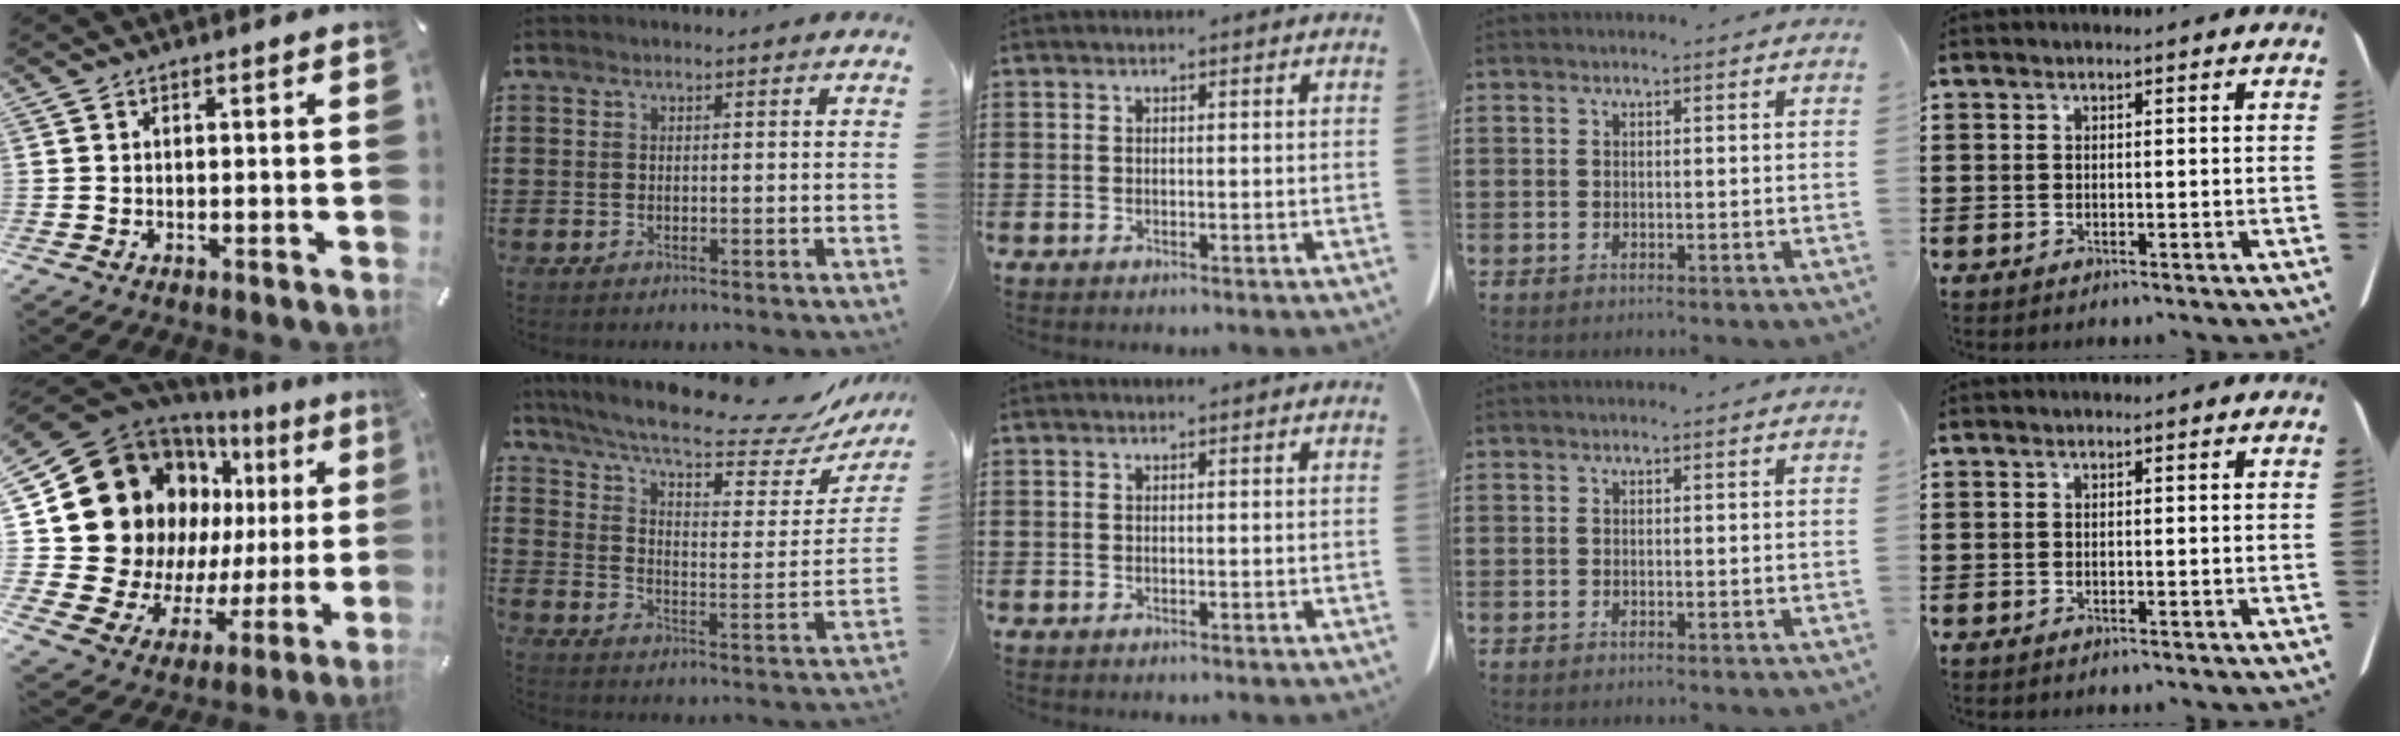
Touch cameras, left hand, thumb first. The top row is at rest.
{"thumb": {"total": 24.9, "force": [7.1, 19.0, 14.5], "torque": [-0.256, -0.072, 0.165]}, "index": {"total": 10.9, "force": [9.2, 1.2, 5.7], "torque": [-0.131, -0.060, 0.154]}}